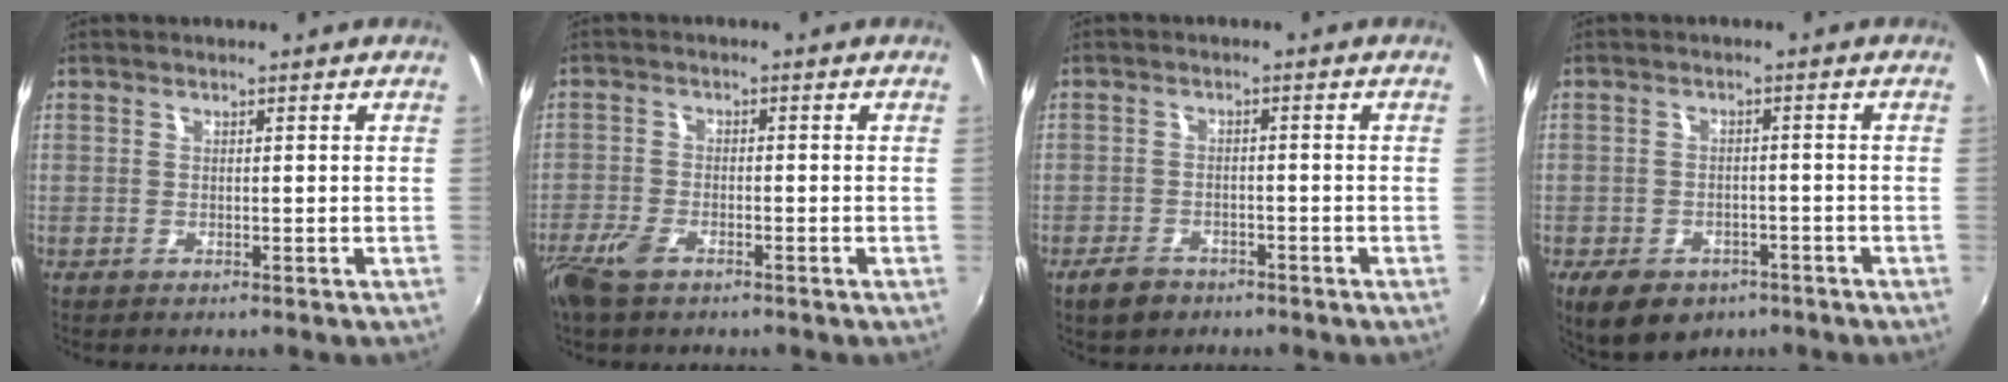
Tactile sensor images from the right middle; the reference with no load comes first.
{"total": 5.7, "force": [-3.9, 2.2, 3.4], "torque": [-0.094, -0.010, -0.079]}
{"total": 4.6, "force": [-3.3, 2.6, 1.8], "torque": [-0.051, 0.002, -0.051]}
{"total": 9.1, "force": [-5.6, 5.7, 4.4], "torque": [-0.098, -0.009, -0.077]}